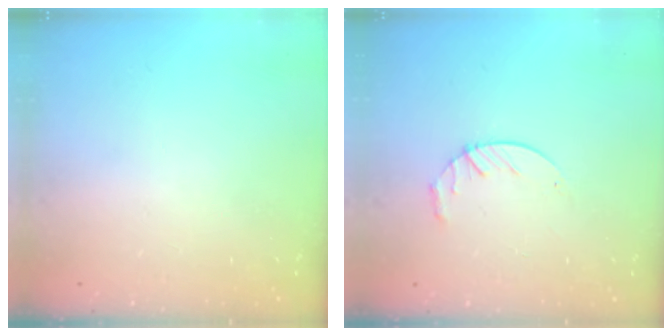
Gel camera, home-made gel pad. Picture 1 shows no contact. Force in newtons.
{"total": 3.9, "press": 3.9, "slide": 0.5}